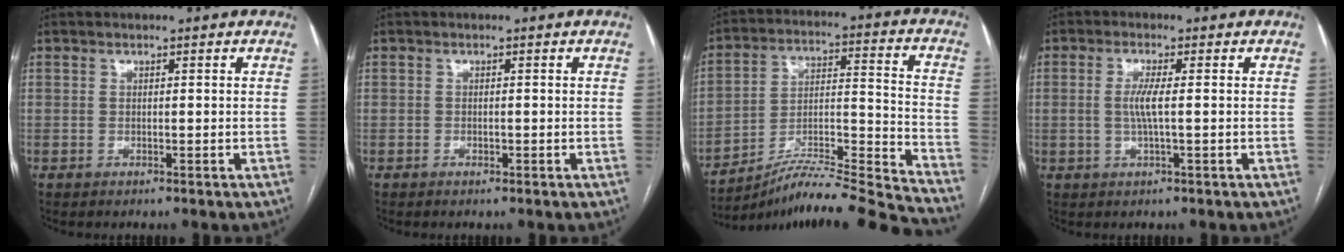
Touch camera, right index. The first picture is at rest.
{"total": 0.6, "force": [-0.3, 0.4, 0.3], "torque": [-0.005, 0.001, -0.002]}
{"total": 21.4, "force": [-19.8, -2.5, 7.9], "torque": [-0.119, 0.000, -0.319]}
{"total": 3.4, "force": [0.0, 0.3, 3.3], "torque": [-0.073, -0.001, 0.001]}